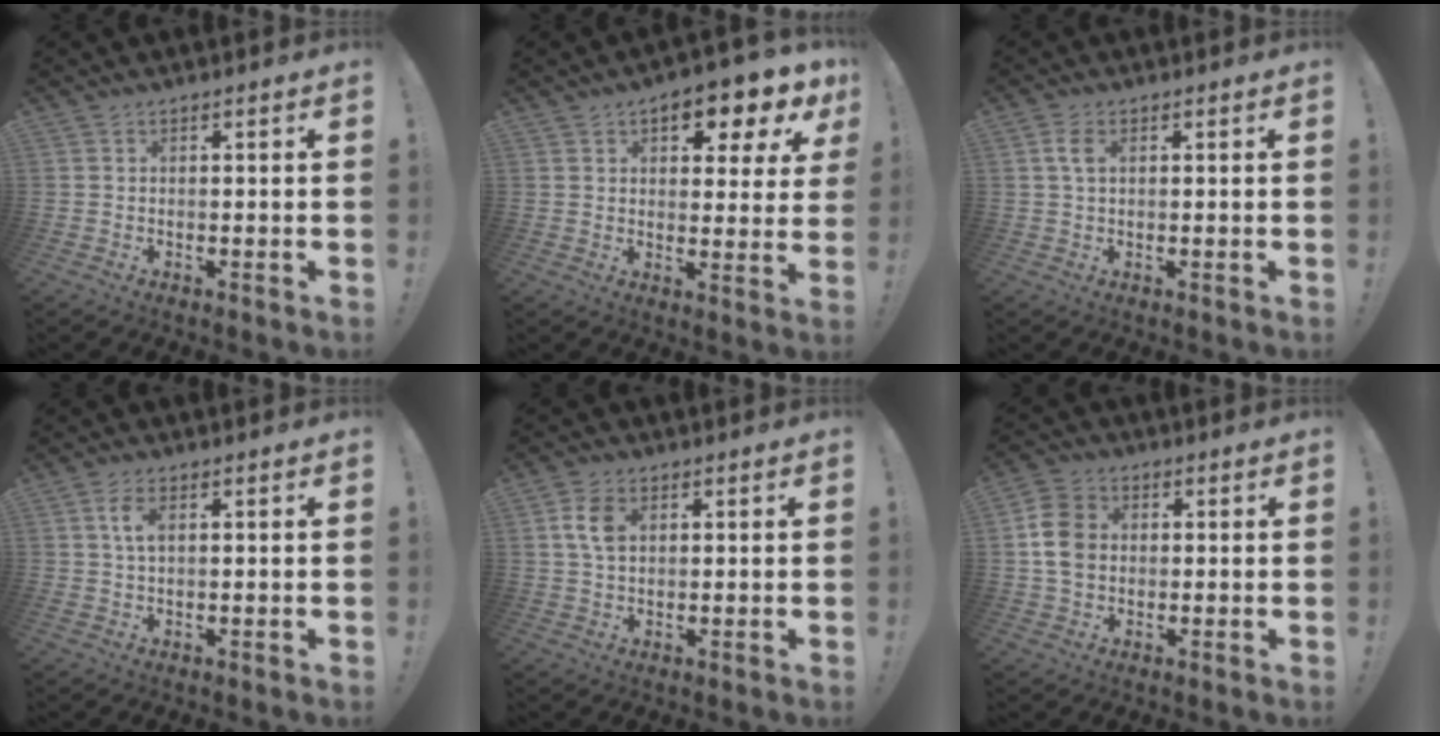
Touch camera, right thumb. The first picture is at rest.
{"total": 8.1, "force": [4.2, 4.1, 5.6], "torque": [-0.068, -0.028, 0.071]}
{"total": 4.1, "force": [1.2, 2.2, 3.2], "torque": [-0.049, 0.000, 0.019]}
{"total": 4.3, "force": [1.2, 1.8, 3.7], "torque": [-0.062, 0.000, 0.018]}
{"total": 6.8, "force": [1.7, 4.4, 4.9], "torque": [-0.087, 0.003, 0.032]}
{"total": 9.3, "force": [0.3, 7.4, 5.6], "torque": [-0.099, 0.018, 0.012]}